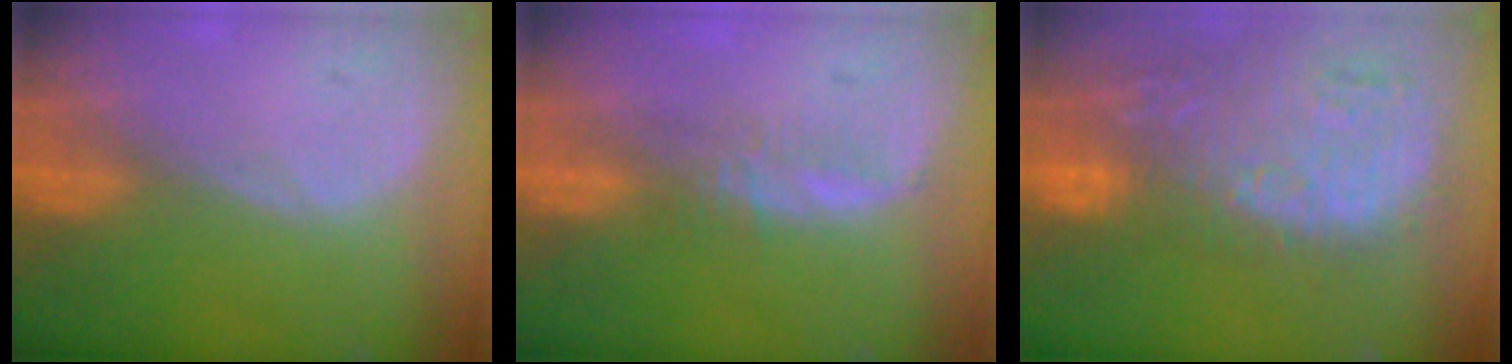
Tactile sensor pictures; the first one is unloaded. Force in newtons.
{"total": 2.3, "press": 2.2, "slide": 0.6}
{"total": 14.4, "press": 12.5, "slide": 7.2}